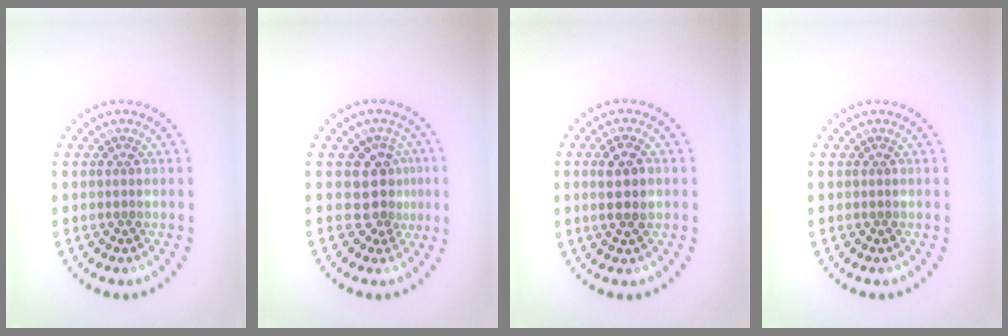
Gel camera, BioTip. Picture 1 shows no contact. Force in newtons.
{"total": 3.1, "press": 2.5, "slide": 1.9}
{"total": 2.7, "press": 2.6, "slide": 0.7}
{"total": 0.0}